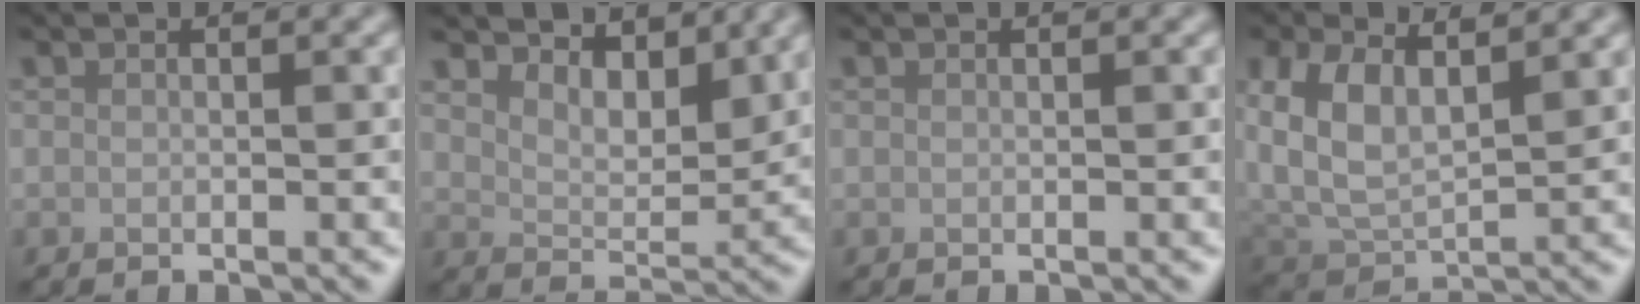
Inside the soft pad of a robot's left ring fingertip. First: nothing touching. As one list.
[{"total": 4.9, "force": [4.1, 1.8, 1.9], "torque": [-0.041, -0.005, 0.053]}, {"total": 0.0}, {"total": 7.3, "force": [3.3, 4.0, 5.1], "torque": [-0.113, 0.004, 0.058]}]